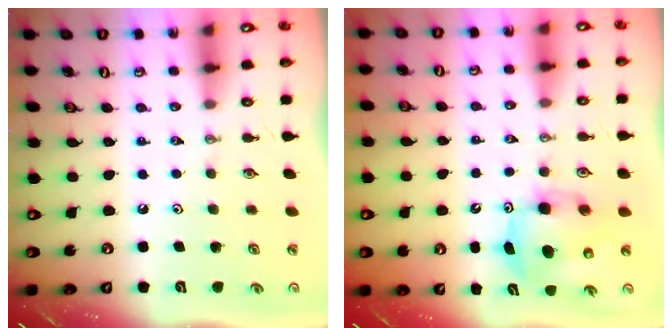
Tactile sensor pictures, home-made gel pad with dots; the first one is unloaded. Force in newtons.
{"total": 9.6, "press": 9.4, "slide": 1.9}